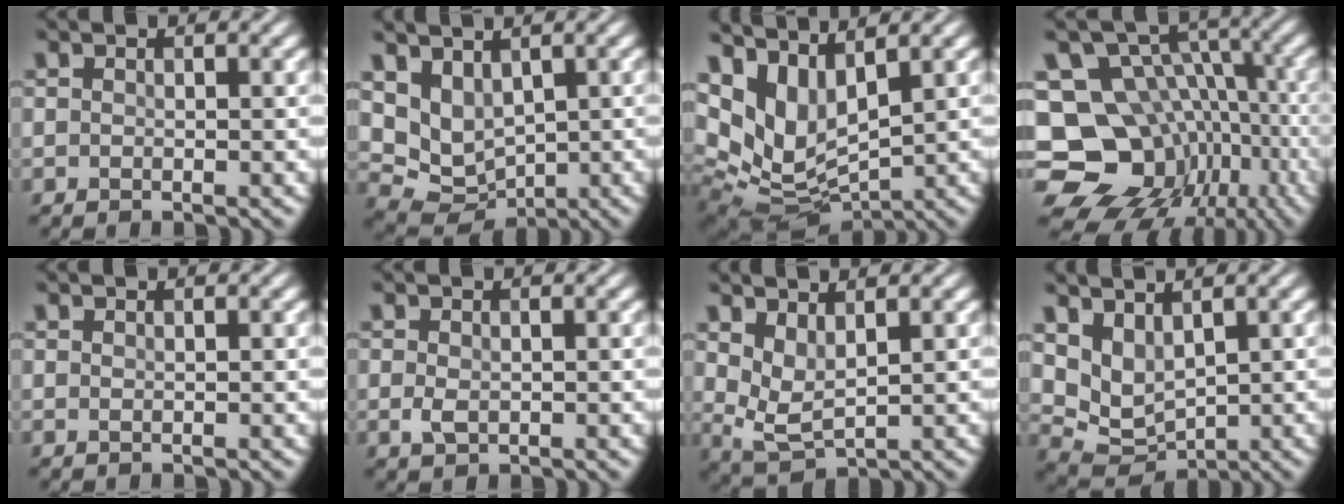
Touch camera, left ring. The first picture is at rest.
{"total": 5.2, "force": [2.4, 3.5, 3.0], "torque": [-0.060, -0.012, 0.057]}
{"total": 7.9, "force": [3.5, 4.3, 5.7], "torque": [-0.124, -0.014, 0.078]}
{"total": 15.5, "force": [-5.6, 12.8, 6.7], "torque": [-0.122, 0.004, -0.083]}
{"total": 0.0}
{"total": 1.4, "force": [-0.1, 1.0, 1.0], "torque": [-0.024, -0.003, 0.000]}
{"total": 3.0, "force": [1.6, 1.3, 2.2], "torque": [-0.052, -0.012, 0.036]}
{"total": 4.3, "force": [2.4, 2.5, 2.5], "torque": [-0.061, -0.016, 0.059]}